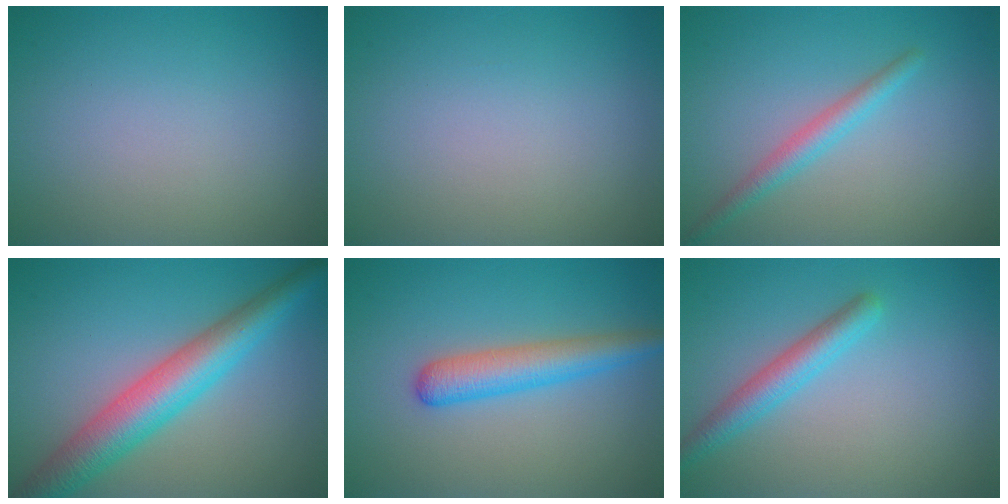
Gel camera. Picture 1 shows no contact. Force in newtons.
{"total": 0.0}
{"total": 2.1, "press": 2.1, "slide": 0.0}
{"total": 7.0, "press": 7.0, "slide": 0.0}
{"total": 3.8, "press": 3.8, "slide": 0.2}
{"total": 2.9, "press": 2.9, "slide": 0.1}